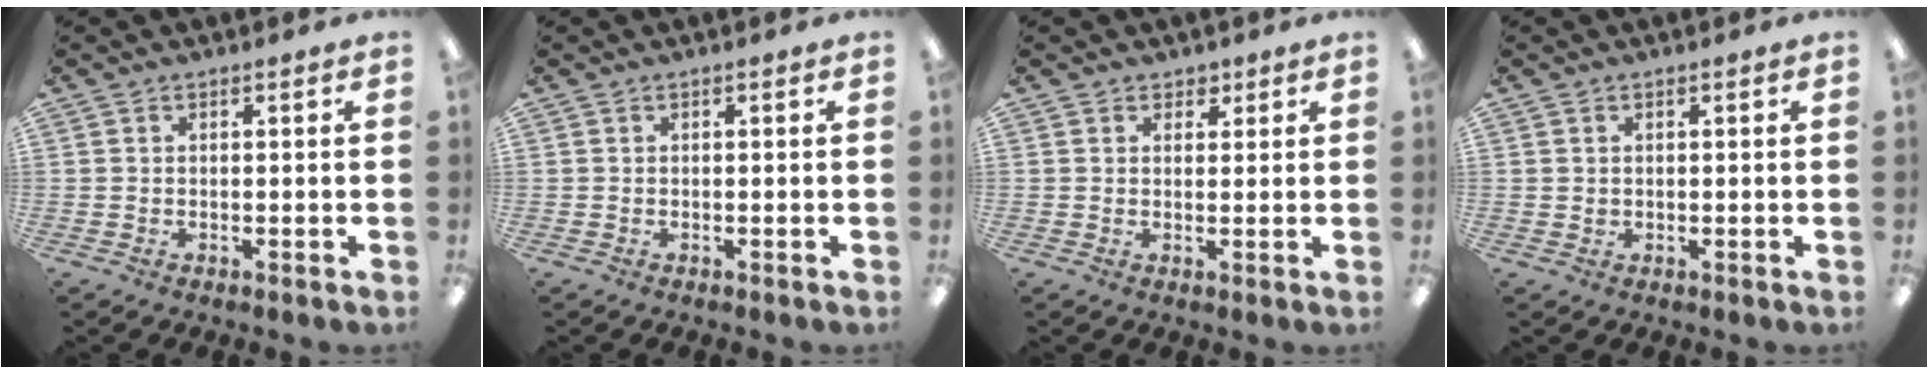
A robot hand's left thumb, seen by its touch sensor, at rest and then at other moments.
{"total": 0.0}
{"total": 2.4, "force": [1.4, 1.8, 0.3], "torque": [0.008, -0.003, 0.023]}
{"total": 0.8, "force": [0.3, 0.7, 0.0], "torque": [-0.002, 0.003, 0.006]}